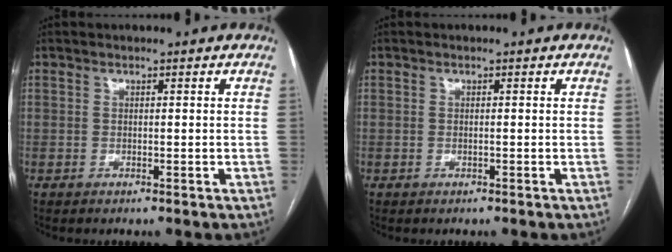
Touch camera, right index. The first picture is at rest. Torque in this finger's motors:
{"motor_torque": [0.14, -0.03, 0.00, 0.00]}